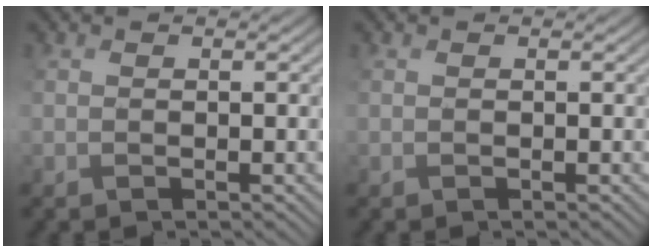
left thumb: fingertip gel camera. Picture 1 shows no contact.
{"total": 0.0}